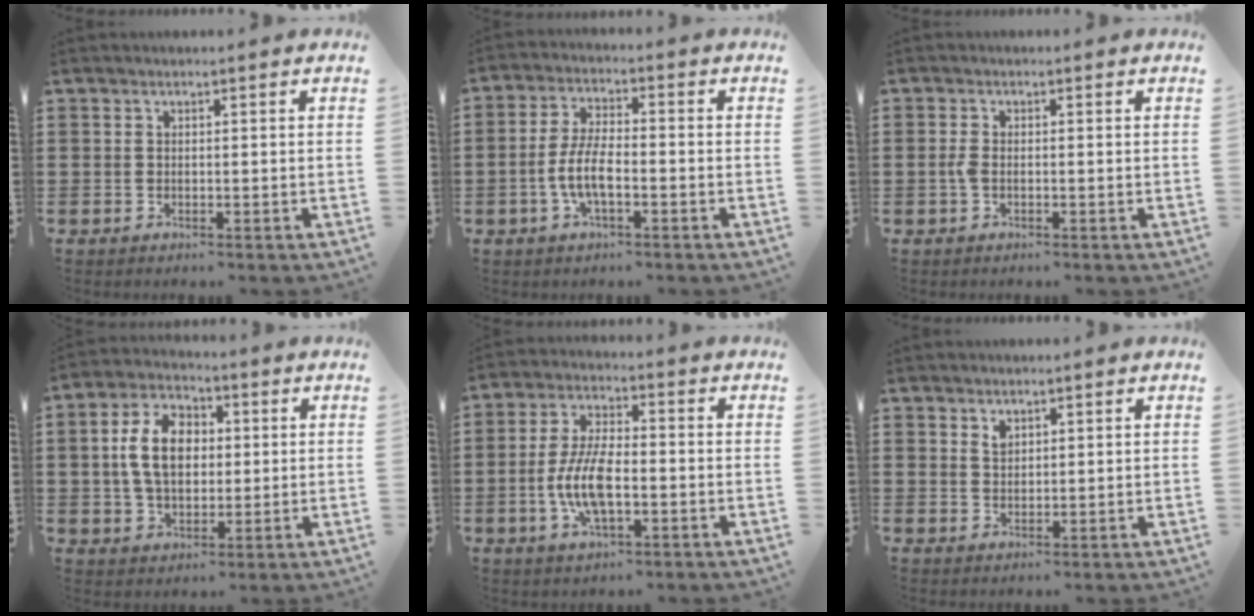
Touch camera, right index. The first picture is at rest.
{"total": 6.3, "force": [-2.0, 2.0, 5.6], "torque": [-0.137, -0.011, -0.046]}
{"total": 1.6, "force": [-0.5, 0.7, 1.3], "torque": [-0.033, -0.001, -0.012]}
{"total": 8.9, "force": [0.6, 5.8, 6.8], "torque": [-0.153, 0.011, 0.004]}
{"total": 8.7, "force": [-2.1, 3.4, 7.7], "torque": [-0.179, -0.009, -0.045]}
{"total": 1.7, "force": [1.3, 0.9, 0.6], "torque": [-0.006, -0.001, 0.022]}